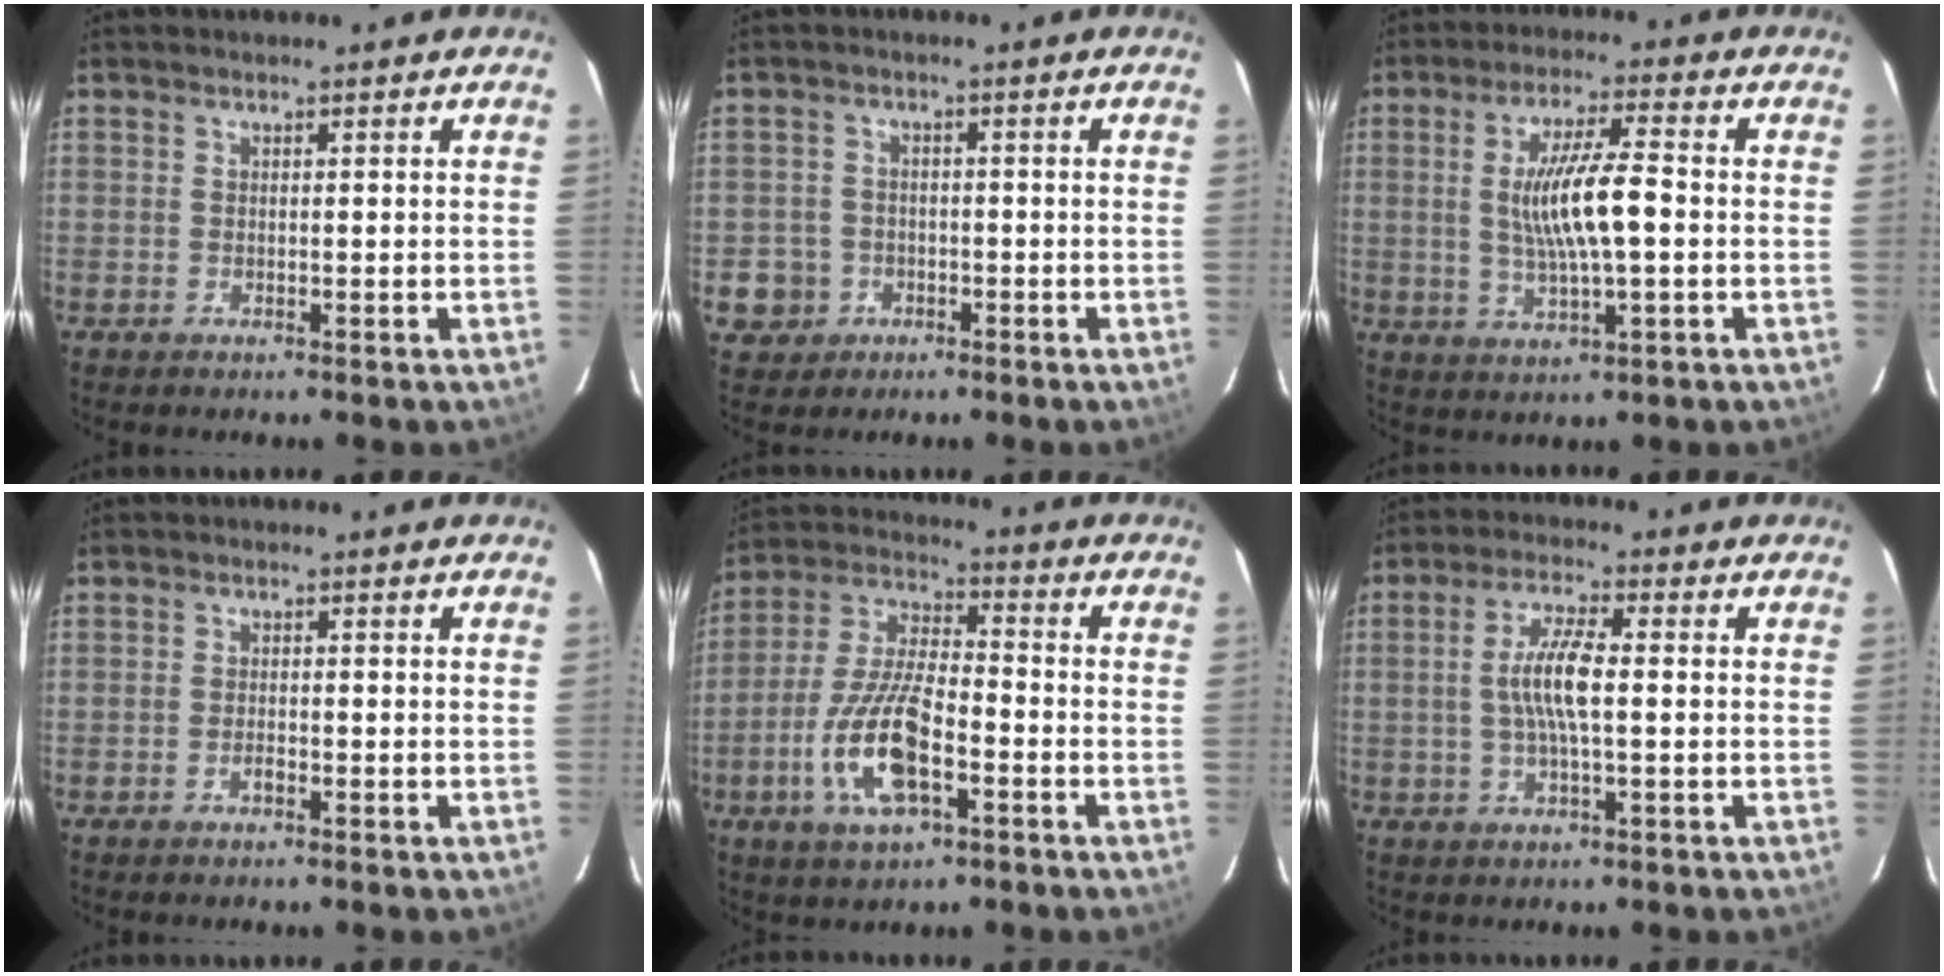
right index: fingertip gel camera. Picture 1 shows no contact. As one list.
[{"total": 5.5, "force": [-1.9, 5.2, 0.6], "torque": [-0.029, 0.022, -0.026]}, {"total": 10.4, "force": [-0.2, 1.7, 10.2], "torque": [-0.191, -0.001, 0.001]}, {"total": 1.3, "force": [-0.8, 0.6, 0.8], "torque": [-0.016, 0.002, -0.015]}, {"total": 14.5, "force": [-5.5, 5.1, 12.4], "torque": [-0.266, -0.007, -0.103]}, {"total": 7.2, "force": [-0.2, 1.3, 7.0], "torque": [-0.134, 0.004, -0.002]}]